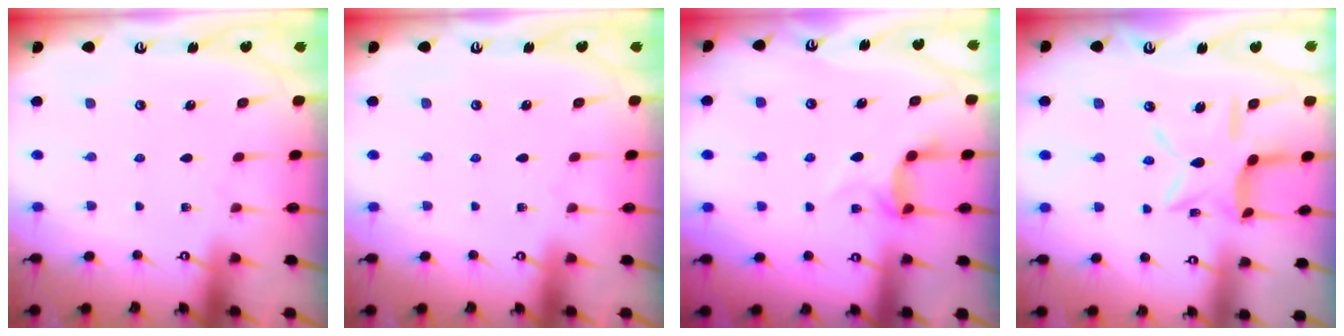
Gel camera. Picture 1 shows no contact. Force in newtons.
{"total": 0.0}
{"total": 4.3, "press": 4.3, "slide": 0.8}
{"total": 12.4, "press": 12.4, "slide": 0.9}